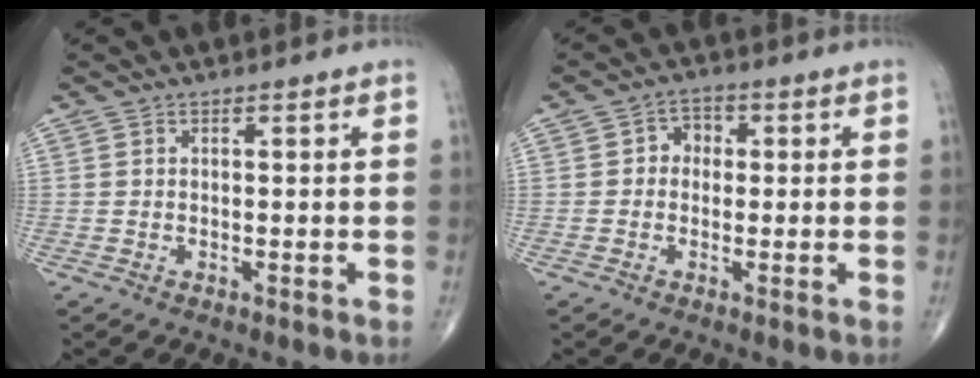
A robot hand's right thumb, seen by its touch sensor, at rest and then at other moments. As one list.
[{"total": 3.4, "force": [0.0, 2.9, 1.8], "torque": [-0.003, 0.014, -0.010]}]